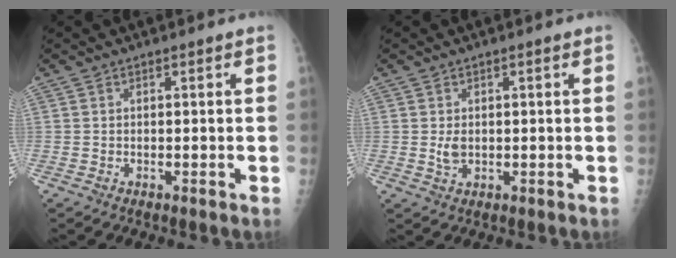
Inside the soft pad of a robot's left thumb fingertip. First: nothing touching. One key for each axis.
{"total": 2.6, "fx": 0.2, "fy": 1.6, "fz": 2.0, "tx": -0.029, "ty": -0.004, "tz": 0.008}